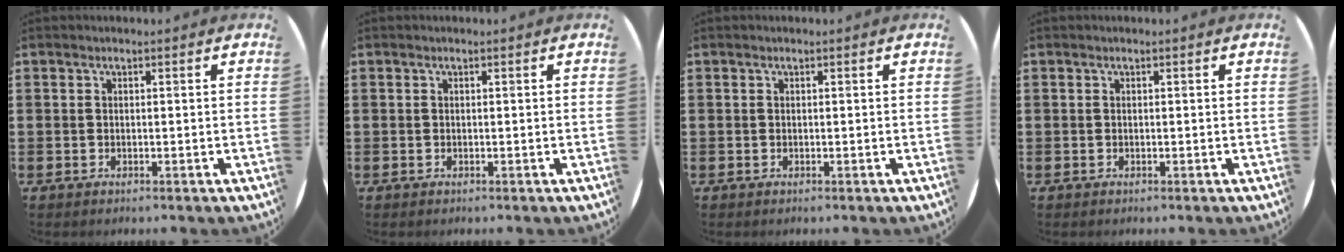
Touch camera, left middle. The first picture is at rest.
{"total": 0.0}
{"total": 0.0}
{"total": 0.0}